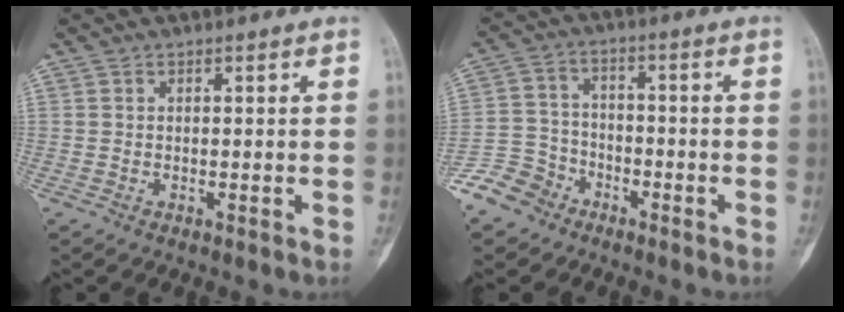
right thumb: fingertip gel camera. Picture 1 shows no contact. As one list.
[{"total": 7.7, "force": [-5.5, 5.2, 1.2], "torque": [-0.006, 0.035, -0.119]}]